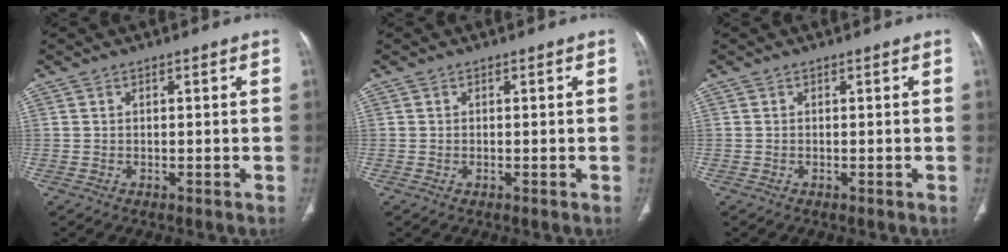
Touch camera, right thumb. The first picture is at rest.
{"total": 0.0}
{"total": 0.0}